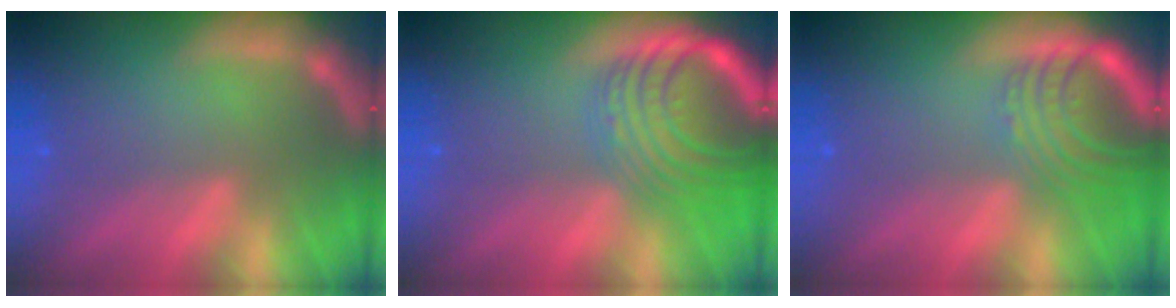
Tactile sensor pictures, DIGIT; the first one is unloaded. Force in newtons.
{"total": 10.0}
{"total": 6.5}